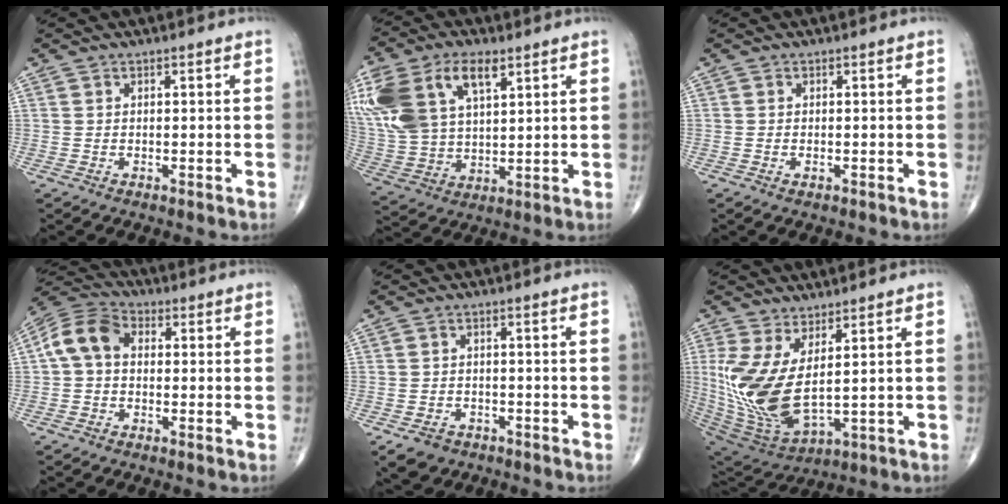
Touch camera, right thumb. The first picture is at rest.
{"total": 20.7, "force": [8.9, 11.5, 14.7], "torque": [-0.323, 0.004, 0.173]}
{"total": 0.8, "force": [-0.3, 0.4, 0.6], "torque": [-0.012, 0.000, -0.005]}
{"total": 8.4, "force": [0.4, 6.2, 5.7], "torque": [-0.104, 0.028, -0.005]}
{"total": 5.1, "force": [-3.3, 3.6, 1.7], "torque": [-0.024, 0.011, -0.048]}
{"total": 15.4, "force": [2.7, 6.6, 13.6], "torque": [-0.302, -0.037, 0.074]}